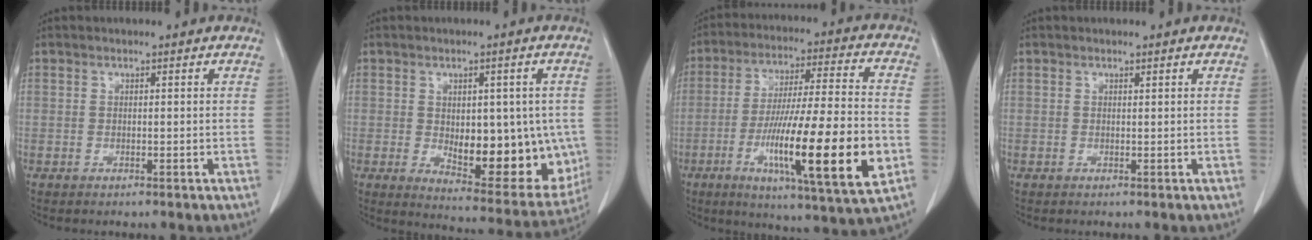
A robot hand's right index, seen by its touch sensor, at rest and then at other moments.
{"total": 16.2, "force": [-1.9, 7.4, 14.3], "torque": [-0.176, -0.003, 0.001]}
{"total": 21.4, "force": [-6.2, 1.2, 20.4], "torque": [-0.334, -0.027, -0.099]}
{"total": 0.0}